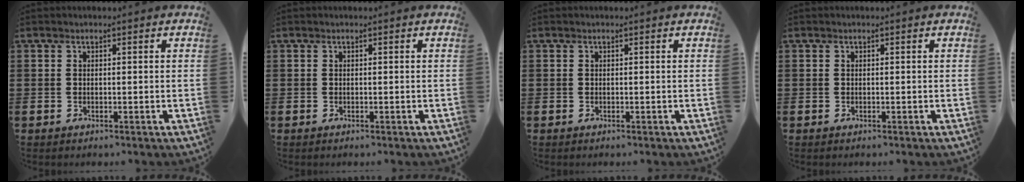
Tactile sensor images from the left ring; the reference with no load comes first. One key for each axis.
{"total": 0.0}
{"total": 0.0}
{"total": 0.0}